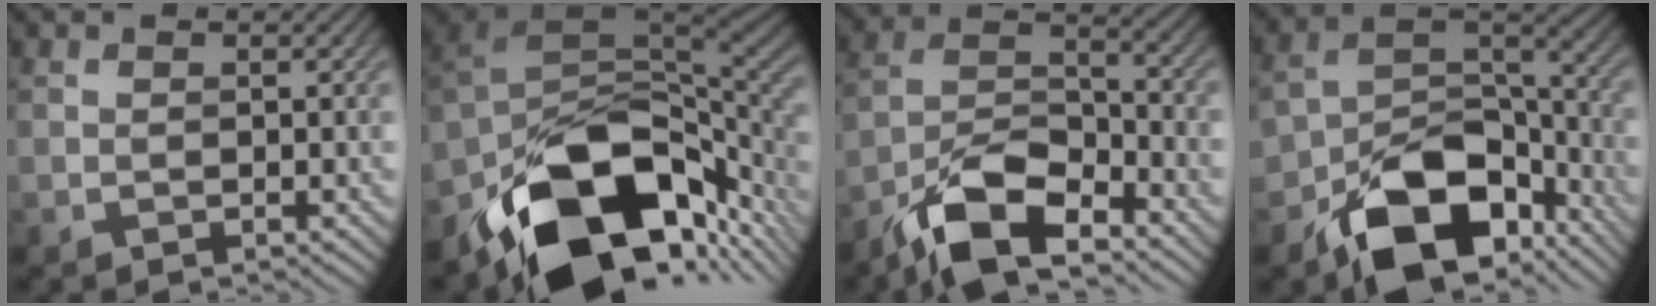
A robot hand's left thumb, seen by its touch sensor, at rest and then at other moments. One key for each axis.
{"total": 16.4, "fx": -8.4, "fy": 9.6, "fz": 10.3, "tx": -0.190, "ty": -0.038, "tz": -0.134}
{"total": 10.7, "fx": -7.8, "fy": 3.8, "fz": 6.3, "tx": -0.114, "ty": -0.001, "tz": -0.163}
{"total": 14.5, "fx": -8.7, "fy": 8.2, "fz": 8.3, "tx": -0.139, "ty": -0.018, "tz": -0.160}